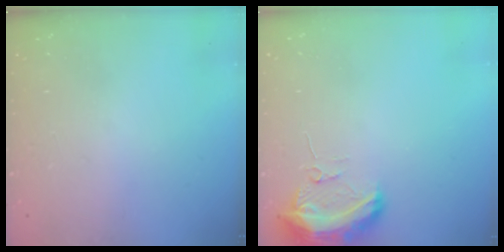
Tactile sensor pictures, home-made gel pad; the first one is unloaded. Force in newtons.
{"total": 10.0, "press": 10.0, "slide": 0.8}